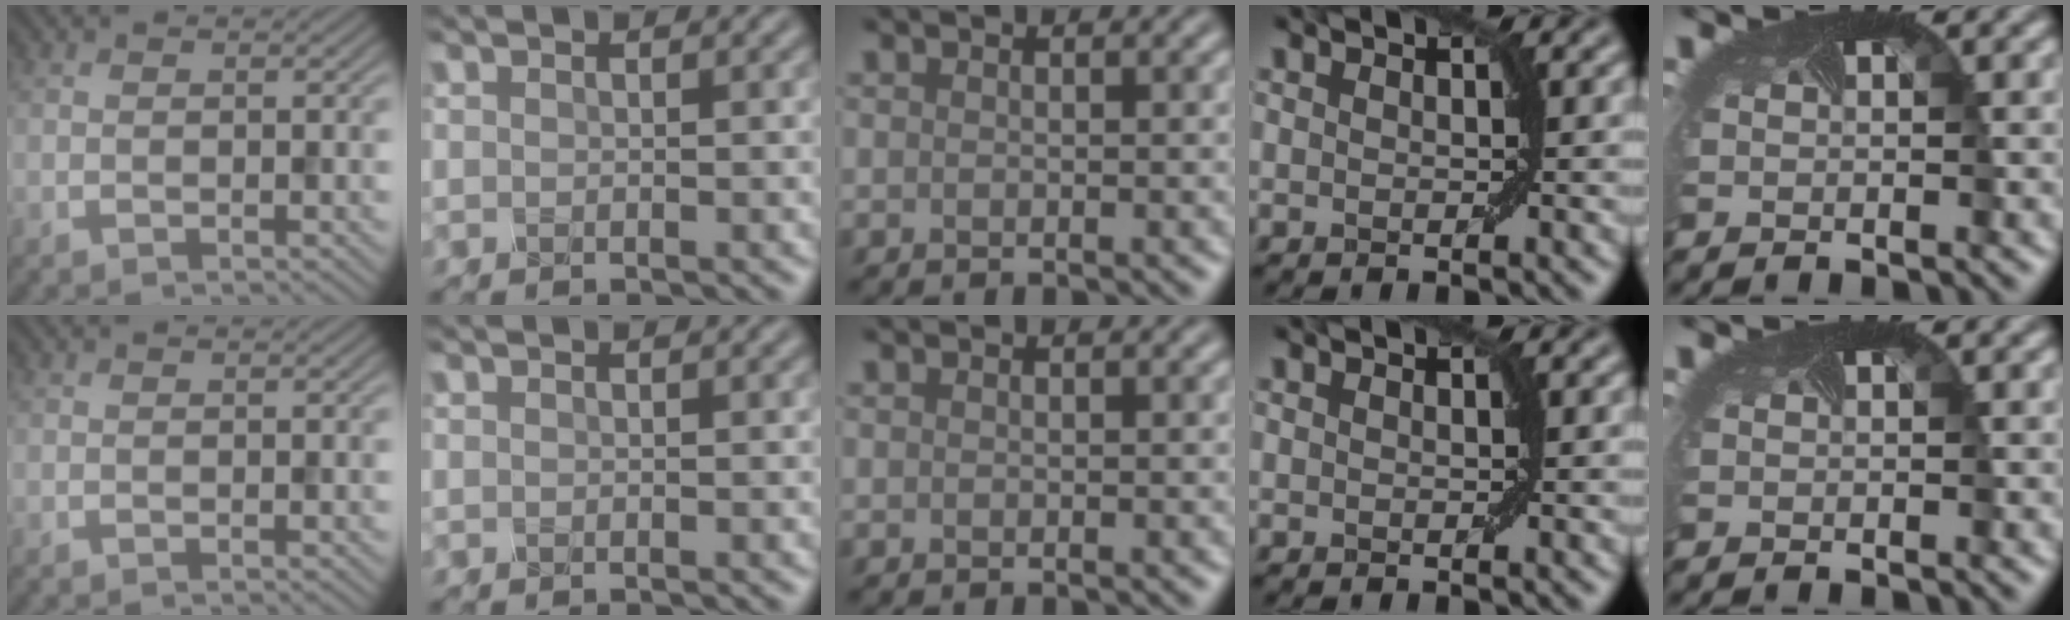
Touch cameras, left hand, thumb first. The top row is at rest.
{}